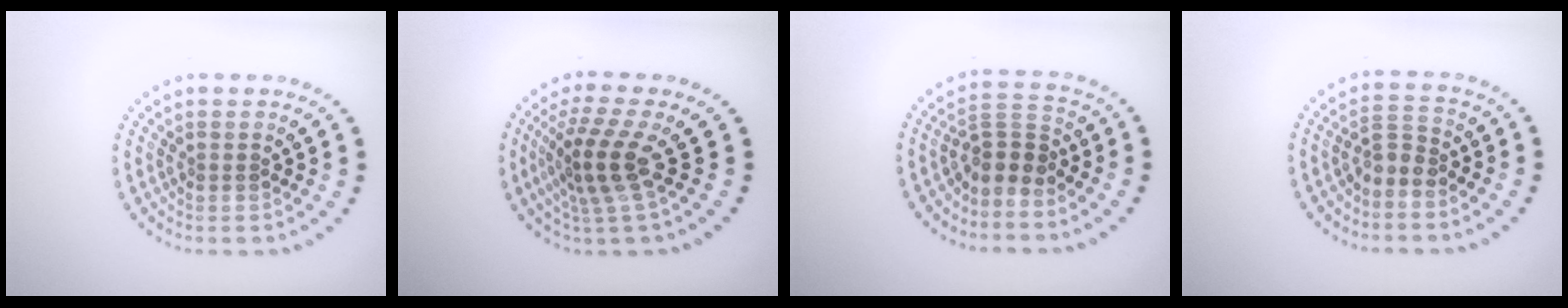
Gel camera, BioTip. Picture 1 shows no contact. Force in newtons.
{"total": 4.1, "press": 2.9, "slide": 2.8}
{"total": 2.9, "press": 2.1, "slide": 2.0}
{"total": 2.0, "press": 1.6, "slide": 1.3}